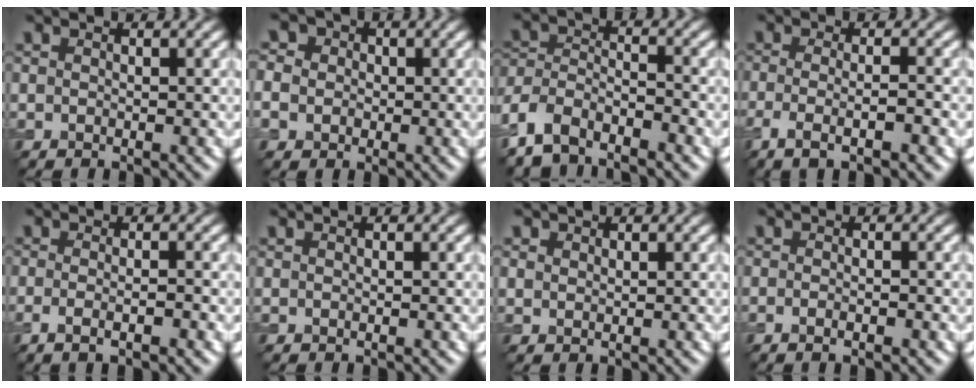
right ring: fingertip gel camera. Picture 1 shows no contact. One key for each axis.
{"total": 6.8, "fx": 0.7, "fy": 6.1, "fz": 2.9, "tx": -0.063, "ty": 0.035, "tz": -0.022}
{"total": 5.8, "fx": -4.7, "fy": 2.3, "fz": 2.6, "tx": -0.049, "ty": -0.003, "tz": -0.102}
{"total": 5.2, "fx": -2.2, "fy": 1.5, "fz": 4.4, "tx": -0.078, "ty": -0.014, "tz": -0.037}
{"total": 3.7, "fx": -1.0, "fy": 1.4, "fz": 3.3, "tx": -0.034, "ty": -0.001, "tz": -0.019}
{"total": 0.0}
{"total": 0.9, "fx": 0.6, "fy": 0.7, "fz": 0.2, "tx": -0.005, "ty": -0.001, "tz": 0.012}
{"total": 2.3, "fx": -0.5, "fy": 1.1, "fz": 2.0, "tx": -0.009, "ty": 0.005, "tz": -0.015}